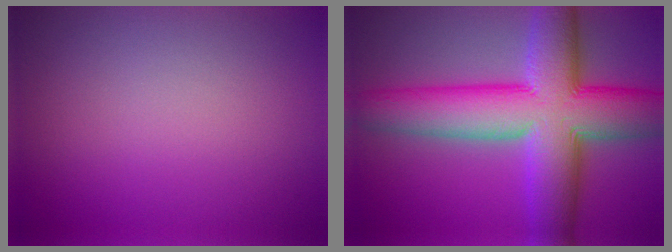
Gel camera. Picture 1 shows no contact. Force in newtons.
{"total": 13.0, "press": 13.0, "slide": 0.2}